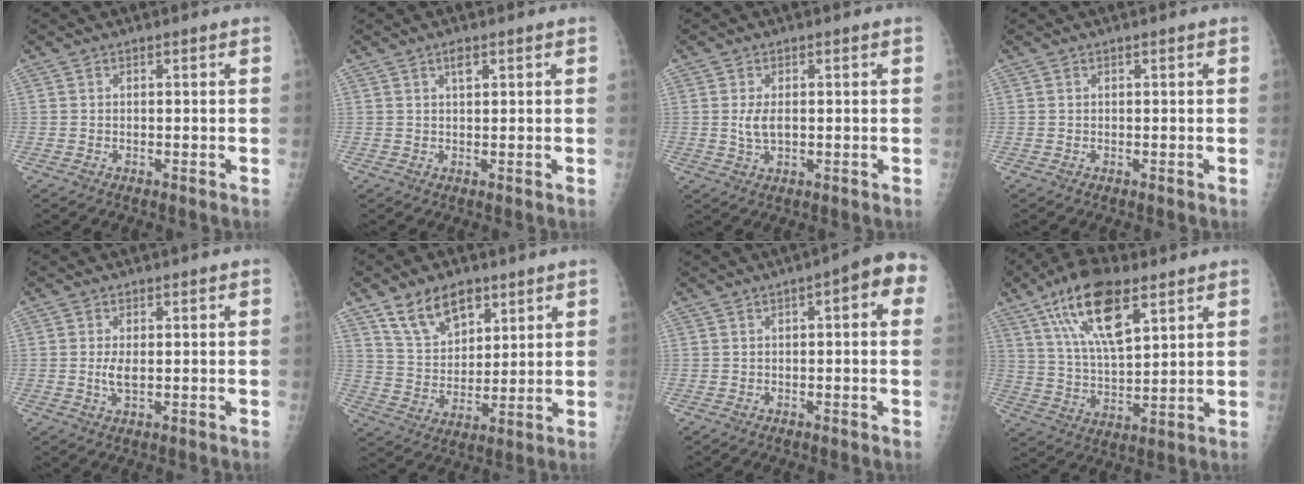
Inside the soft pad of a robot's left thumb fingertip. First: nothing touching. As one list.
[{"total": 1.8, "force": [1.1, 0.8, 1.3], "torque": [-0.018, -0.004, 0.018]}, {"total": 3.4, "force": [0.3, 1.9, 2.8], "torque": [-0.058, -0.007, 0.008]}, {"total": 0.0}, {"total": 2.5, "force": [0.1, 1.1, 2.2], "torque": [-0.049, -0.006, 0.003]}, {"total": 11.4, "force": [7.2, 6.8, 5.7], "torque": [-0.071, -0.037, 0.138]}, {"total": 7.5, "force": [2.1, 2.5, 6.7], "torque": [-0.069, 0.019, 0.015]}, {"total": 16.2, "force": [8.6, 6.4, 12.1], "torque": [-0.201, -0.026, 0.157]}]